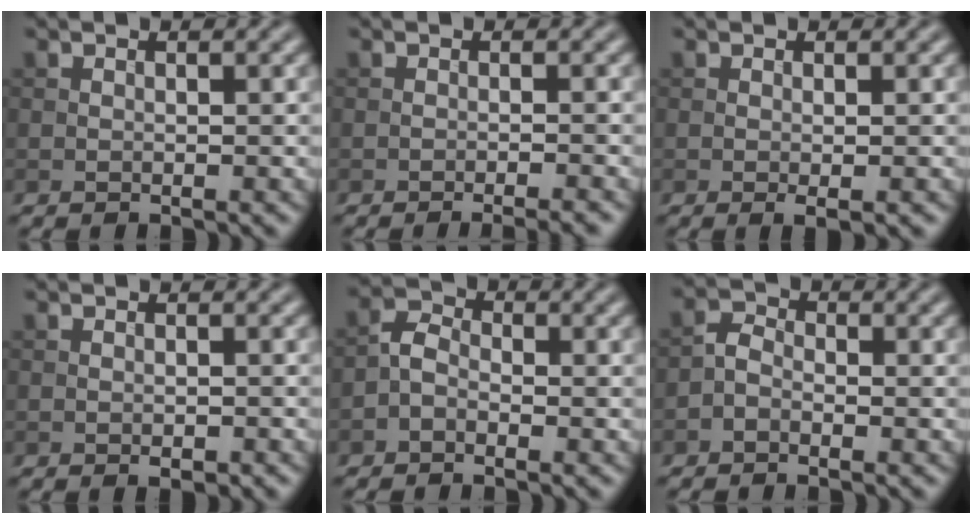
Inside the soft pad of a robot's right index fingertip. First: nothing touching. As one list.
[{"total": 2.7, "force": [-1.8, 0.4, 1.9], "torque": [-0.020, 0.007, -0.031]}, {"total": 1.0, "force": [-0.2, 0.1, 1.0], "torque": [-0.017, -0.006, -0.003]}, {"total": 1.0, "force": [-0.5, 0.4, 0.8], "torque": [-0.010, -0.002, -0.007]}, {"total": 2.1, "force": [-1.1, 1.3, 1.1], "torque": [-0.019, 0.009, -0.028]}, {"total": 1.7, "force": [-1.0, 1.1, 0.9], "torque": [-0.013, 0.007, -0.026]}]